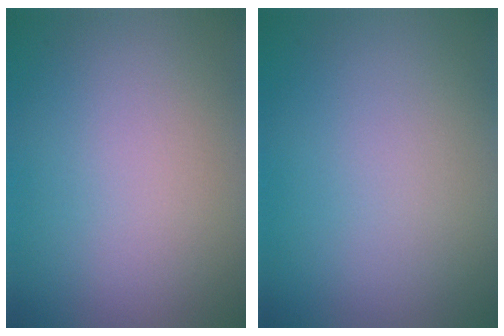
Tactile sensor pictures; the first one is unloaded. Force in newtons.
{"total": 0.0}